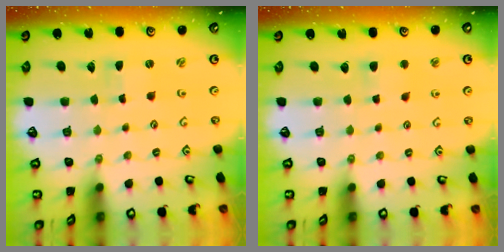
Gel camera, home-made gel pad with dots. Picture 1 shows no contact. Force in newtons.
{"total": 3.4, "press": 3.4, "slide": 0.6}